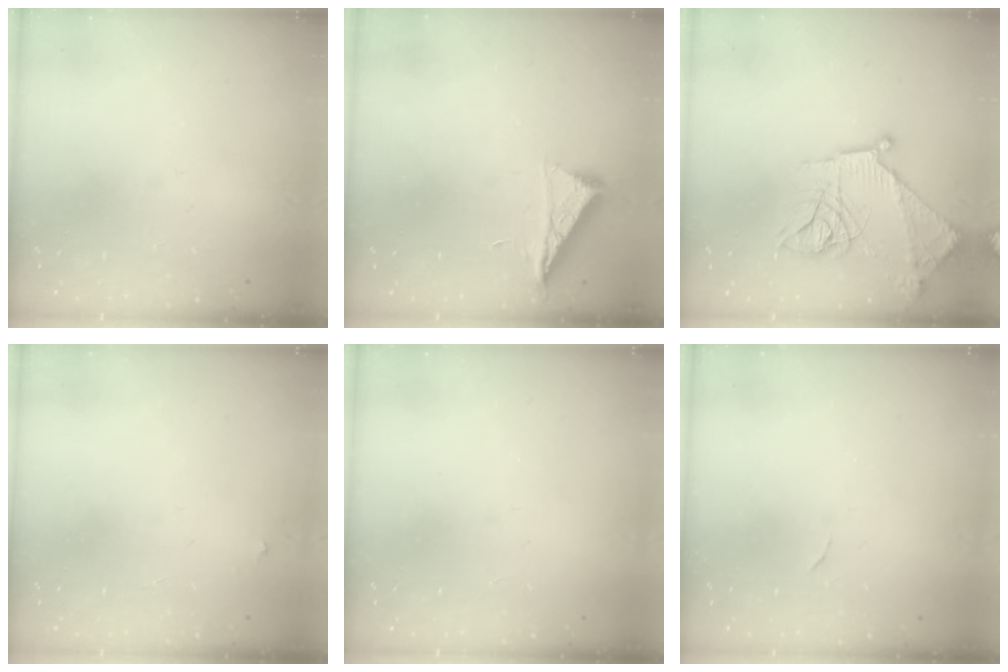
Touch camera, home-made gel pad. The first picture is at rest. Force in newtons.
{"total": 6.5, "press": 6.4, "slide": 0.9}
{"total": 16.5, "press": 16.5, "slide": 1.3}
{"total": 2.2, "press": 2.2, "slide": 0.1}
{"total": 1.7, "press": 1.6, "slide": 0.1}
{"total": 3.7, "press": 3.7, "slide": 0.2}